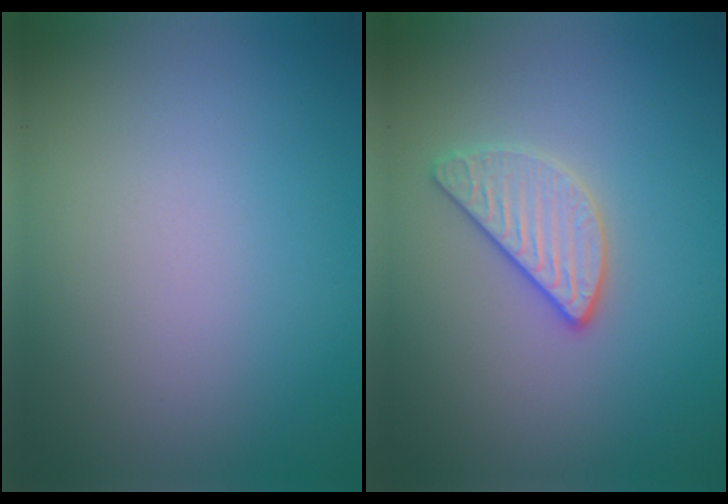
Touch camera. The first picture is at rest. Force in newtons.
{"total": 2.6, "press": 2.5, "slide": 0.7}